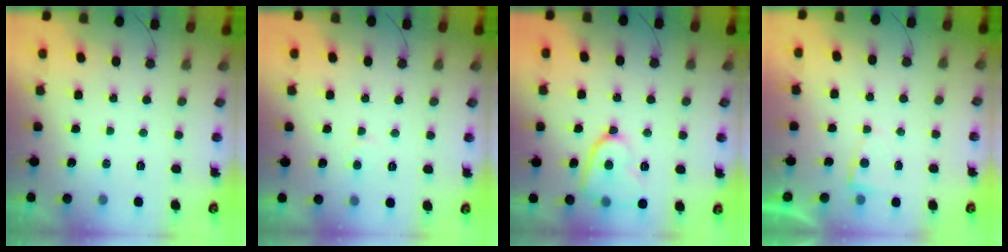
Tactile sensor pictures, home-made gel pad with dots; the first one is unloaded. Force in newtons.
{"total": 2.4, "press": 2.4, "slide": 0.2}
{"total": 11.3, "press": 11.3, "slide": 1.2}
{"total": 1.8, "press": 1.8, "slide": 0.2}